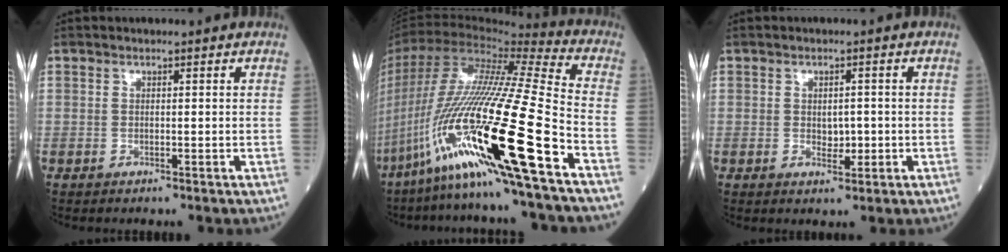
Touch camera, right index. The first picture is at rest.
{"total": 29.1, "force": [-13.2, 0.8, 26.0], "torque": [-0.522, -0.065, -0.245]}
{"total": 2.5, "force": [-0.3, 1.5, 1.9], "torque": [-0.025, 0.000, -0.001]}